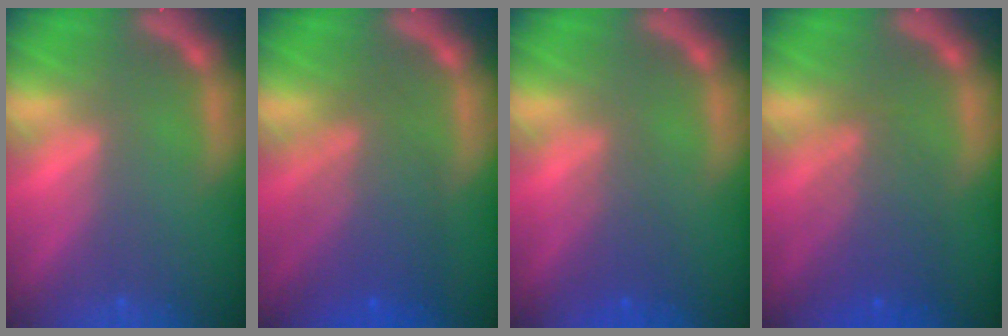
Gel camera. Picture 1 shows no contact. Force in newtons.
{"total": 6.6}
{"total": 2.5}
{"total": 5.1}